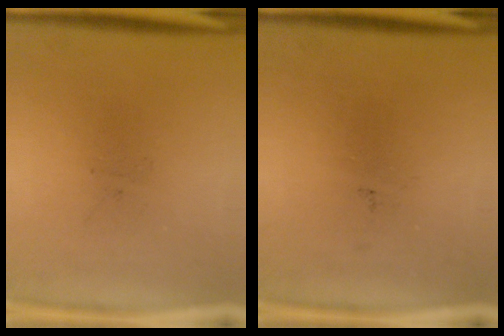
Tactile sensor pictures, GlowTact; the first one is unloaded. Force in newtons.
{"total": 0.0}